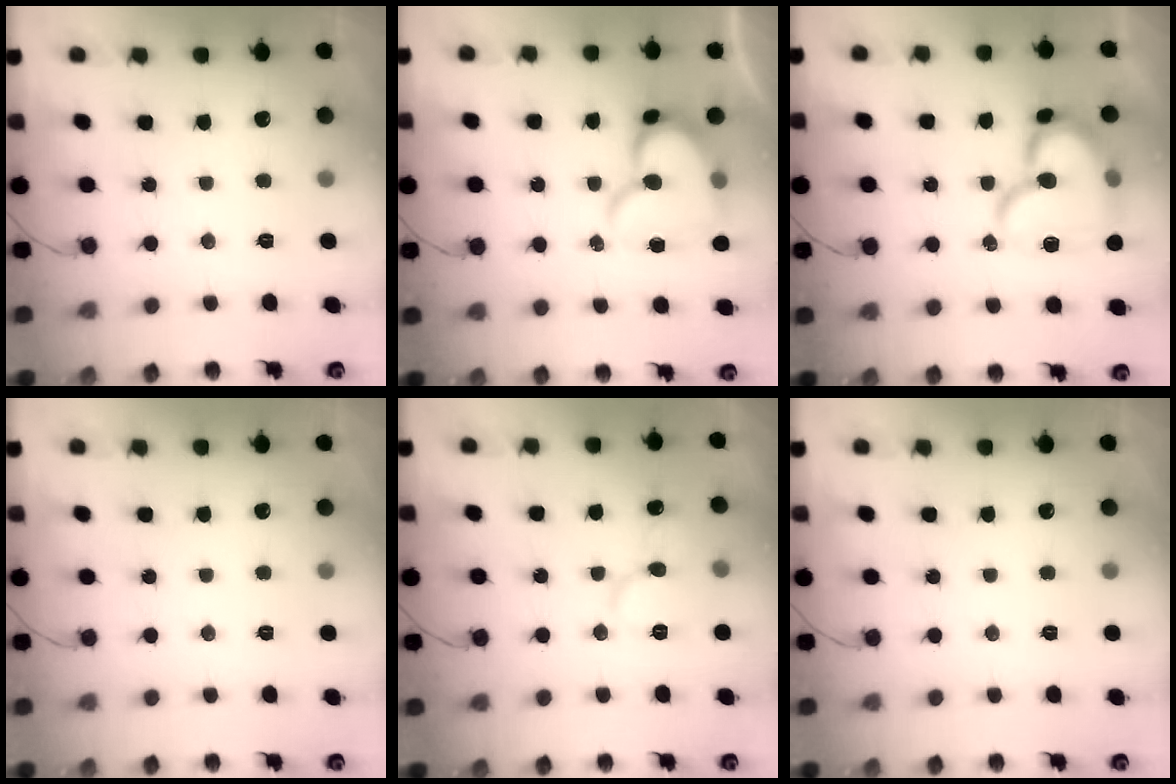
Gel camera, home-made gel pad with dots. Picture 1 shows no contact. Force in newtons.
{"total": 14.4, "press": 14.3, "slide": 1.3}
{"total": 18.3, "press": 18.3, "slide": 0.9}
{"total": 0.0}
{"total": 9.4, "press": 9.3, "slide": 1.3}
{"total": 0.0}